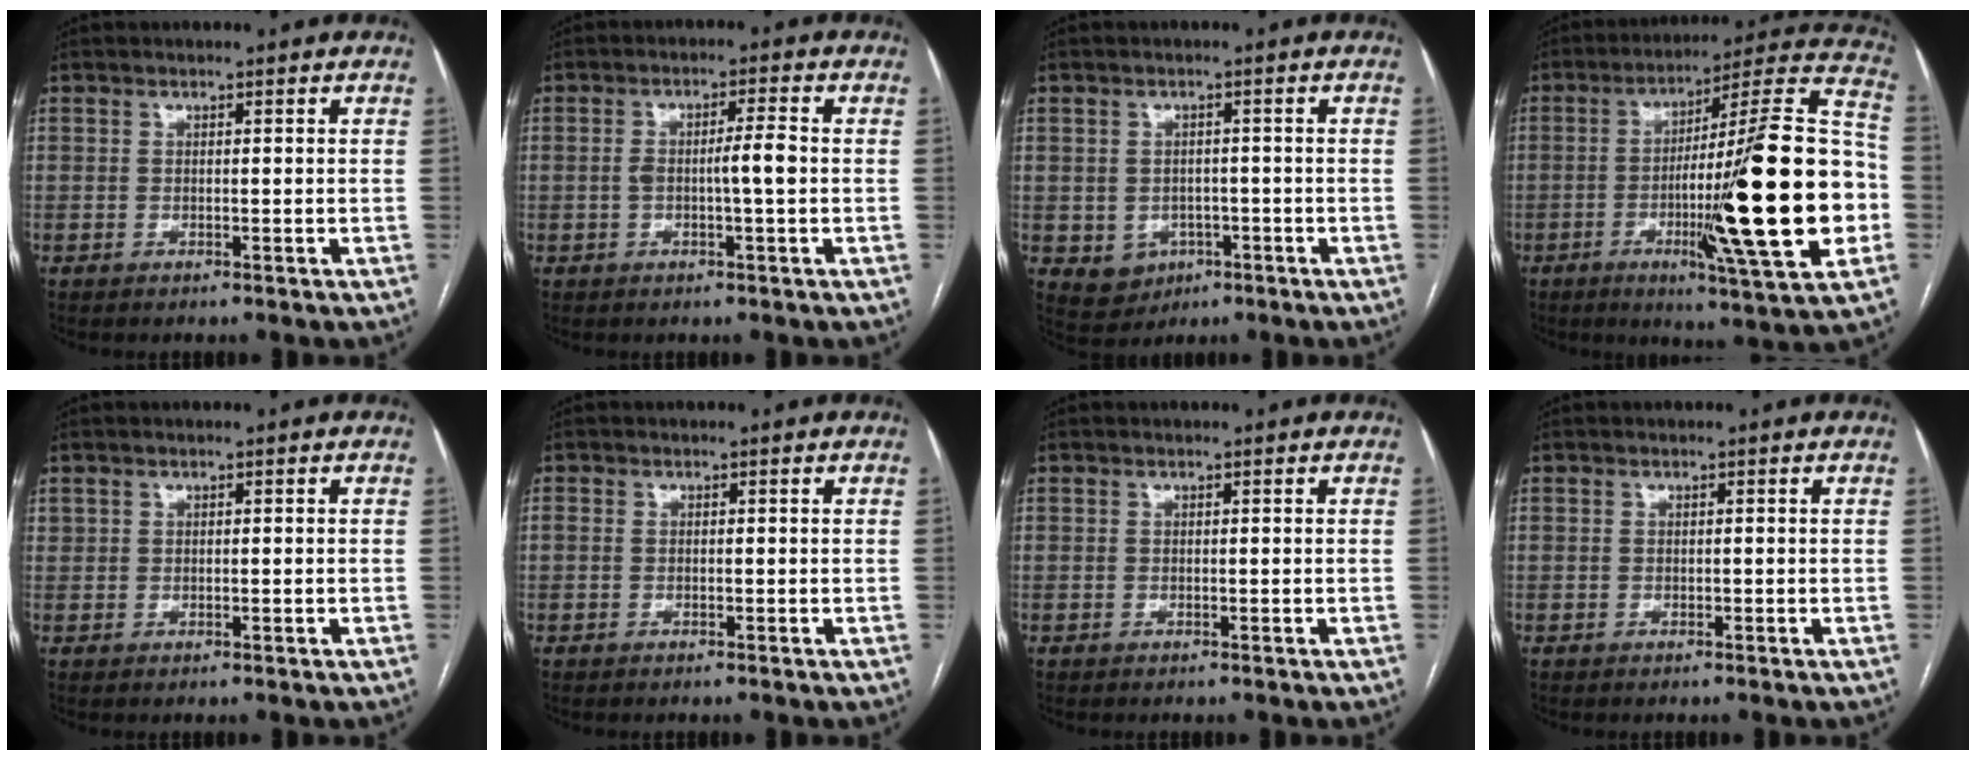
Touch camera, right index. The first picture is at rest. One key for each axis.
{"total": 4.4, "fx": -0.4, "fy": 0.2, "fz": 4.4, "tx": -0.079, "ty": 0.007, "tz": -0.005}
{"total": 5.3, "fx": -1.7, "fy": 4.7, "fz": 1.5, "tx": -0.020, "ty": 0.007, "tz": -0.013}
{"total": 27.3, "fx": -5.2, "fy": 0.6, "fz": 26.8, "tx": -0.361, "ty": -0.003, "tz": -0.090}
{"total": 0.8, "fx": 0.2, "fy": 0.5, "fz": 0.6, "tx": -0.019, "ty": 0.008, "tz": 0.011}
{"total": 0.6, "fx": -0.1, "fy": 0.3, "fz": 0.5, "tx": -0.014, "ty": 0.003, "tz": 0.000}
{"total": 0.0}
{"total": 0.0}